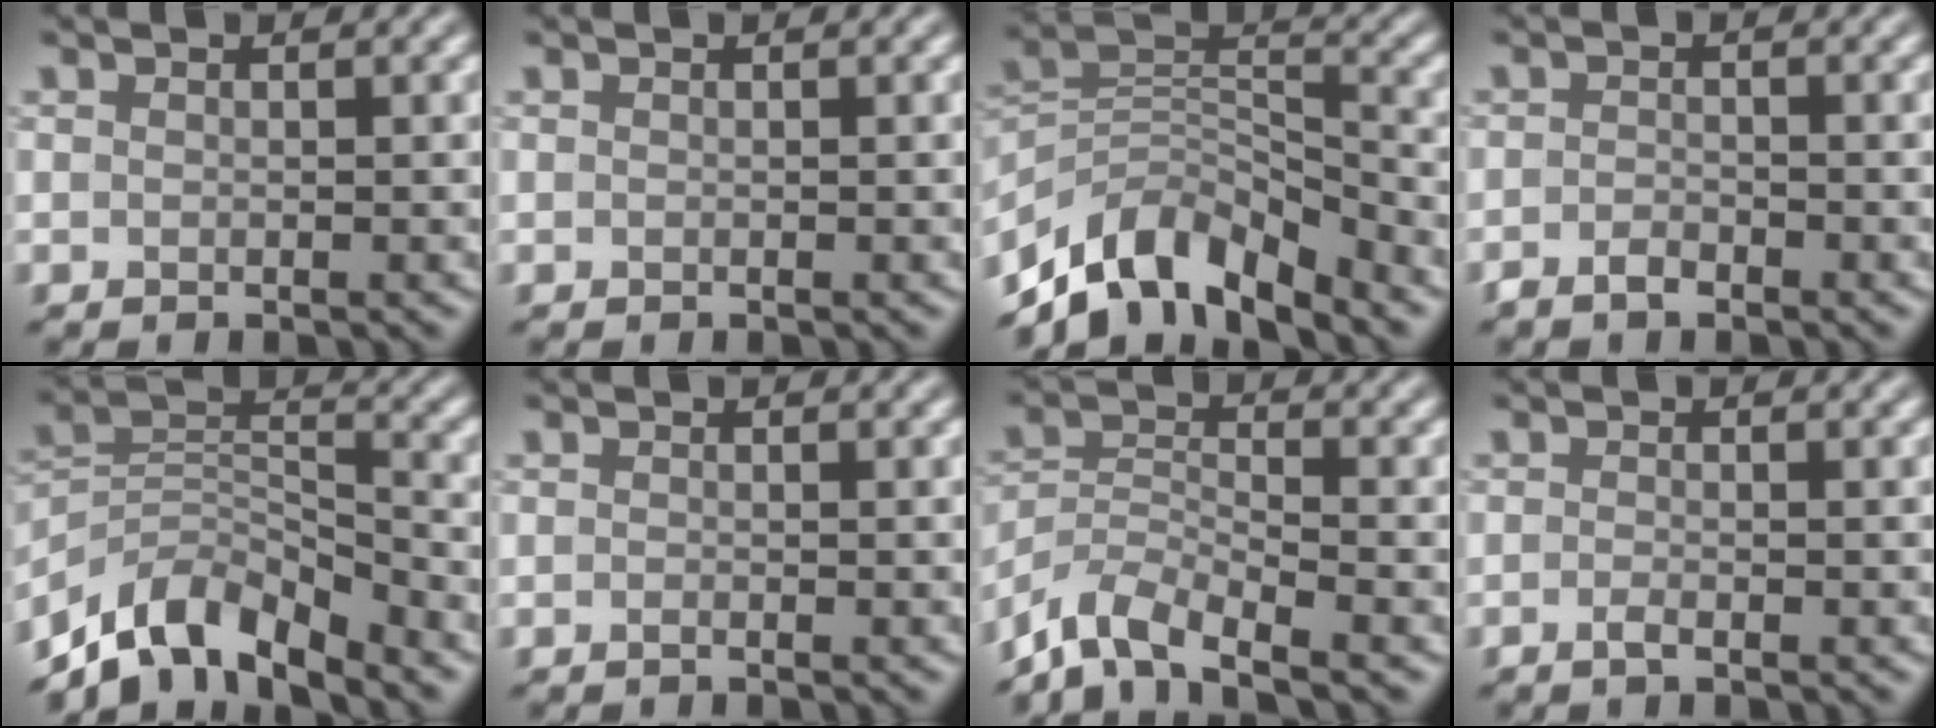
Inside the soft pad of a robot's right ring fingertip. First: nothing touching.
{"total": 0.0}
{"total": 9.1, "force": [-6.8, 3.8, 4.6], "torque": [-0.072, -0.001, -0.140]}
{"total": 1.2, "force": [-0.9, 0.5, 0.7], "torque": [-0.016, 0.004, -0.022]}
{"total": 8.4, "force": [-6.7, 3.2, 4.0], "torque": [-0.062, -0.001, -0.140]}
{"total": 0.0}
{"total": 5.9, "force": [-4.8, 1.9, 2.9], "torque": [-0.055, -0.001, -0.103]}
{"total": 0.7, "force": [-0.3, 0.0, 0.6], "torque": [-0.015, 0.002, -0.009]}